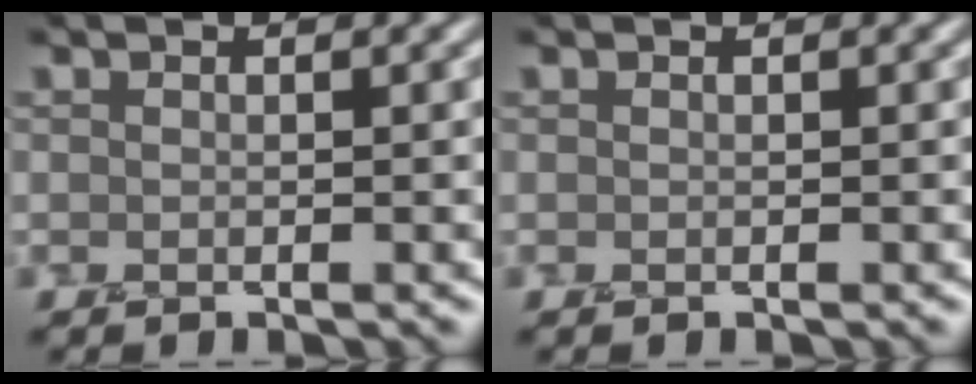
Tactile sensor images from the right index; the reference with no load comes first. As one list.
[{"total": 0.0}]